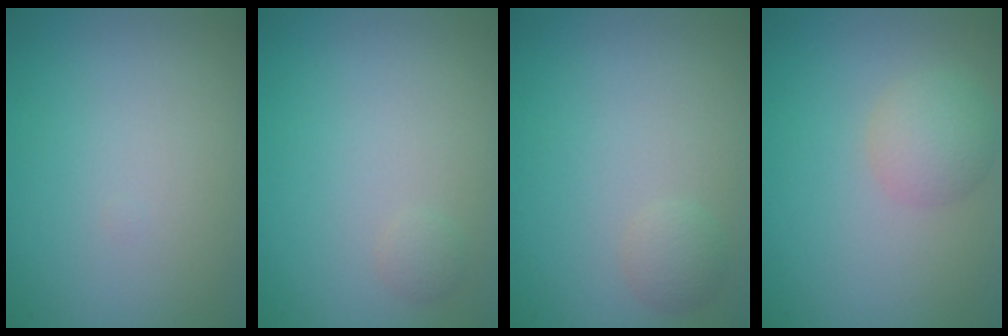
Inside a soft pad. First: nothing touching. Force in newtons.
{"total": 0.7, "press": 0.7, "slide": 0.0}
{"total": 1.3, "press": 1.3, "slide": 0.0}
{"total": 2.6, "press": 2.6, "slide": 0.1}